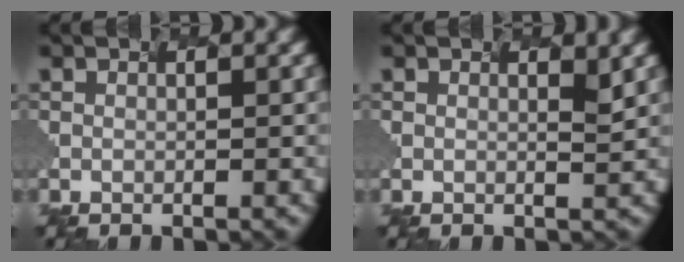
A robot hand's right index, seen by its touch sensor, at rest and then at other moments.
{"total": 1.0, "force": [0.9, 0.2, 0.4], "torque": [0.002, -0.001, 0.009]}